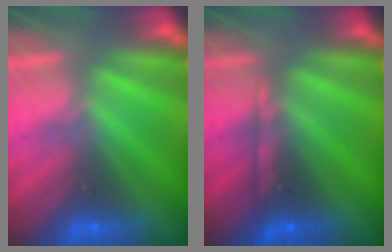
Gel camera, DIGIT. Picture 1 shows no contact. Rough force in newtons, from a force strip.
{"total": 2.2}